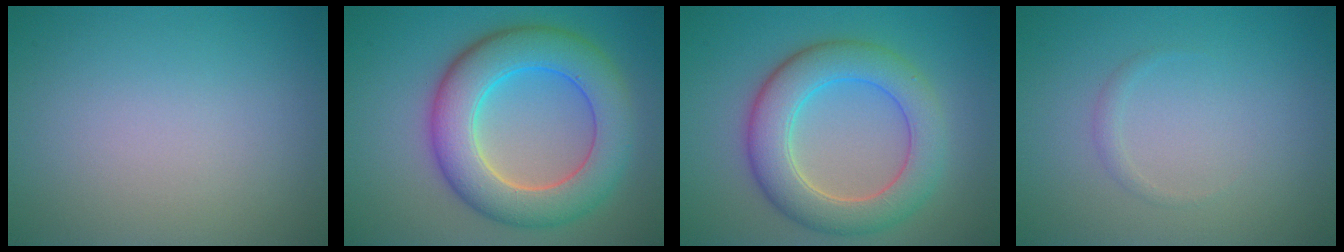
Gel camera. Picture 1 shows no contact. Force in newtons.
{"total": 8.7, "press": 8.7, "slide": 0.3}
{"total": 6.8, "press": 6.8, "slide": 0.2}
{"total": 0.8, "press": 0.8, "slide": 0.0}